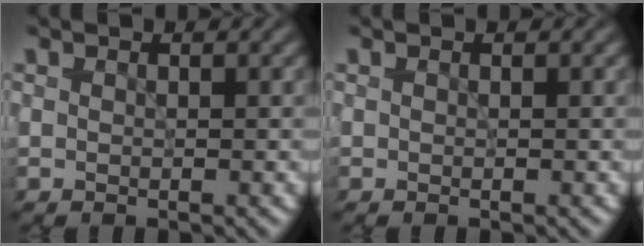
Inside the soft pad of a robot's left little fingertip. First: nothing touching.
{"total": 0.0}